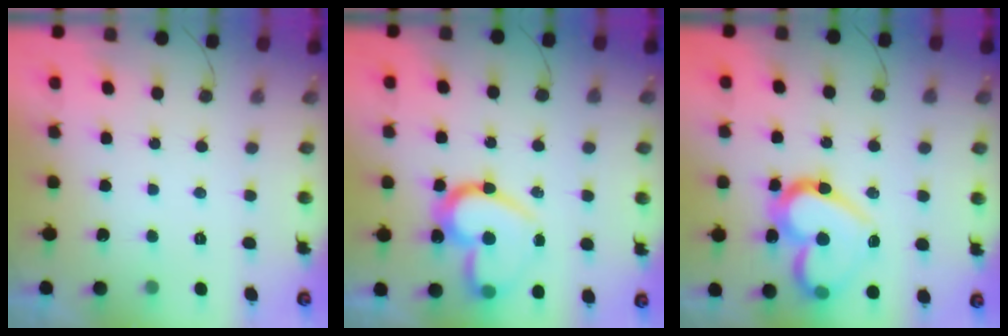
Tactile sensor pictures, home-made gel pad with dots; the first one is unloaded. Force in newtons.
{"total": 19.4, "press": 19.3, "slide": 1.8}
{"total": 18.6, "press": 18.5, "slide": 1.8}